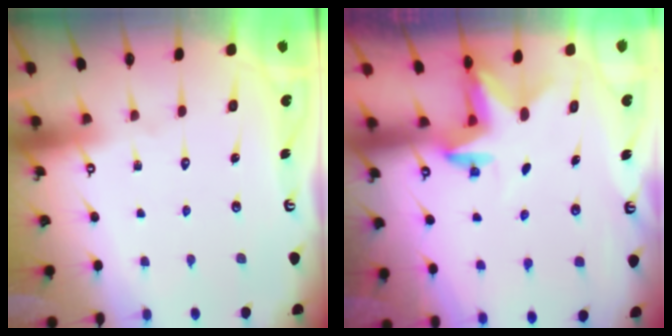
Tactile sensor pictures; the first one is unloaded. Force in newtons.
{"total": 2.3, "press": 2.3, "slide": 0.4}